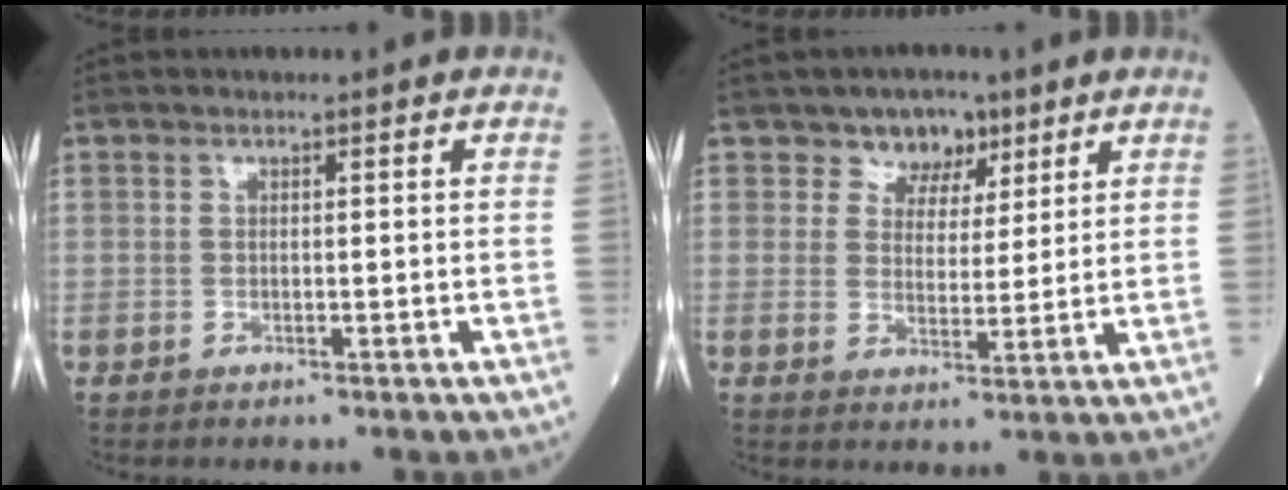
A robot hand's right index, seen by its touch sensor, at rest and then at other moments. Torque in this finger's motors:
{"motor_torque": [-0.01, 0.01, 0.03, 0.01]}